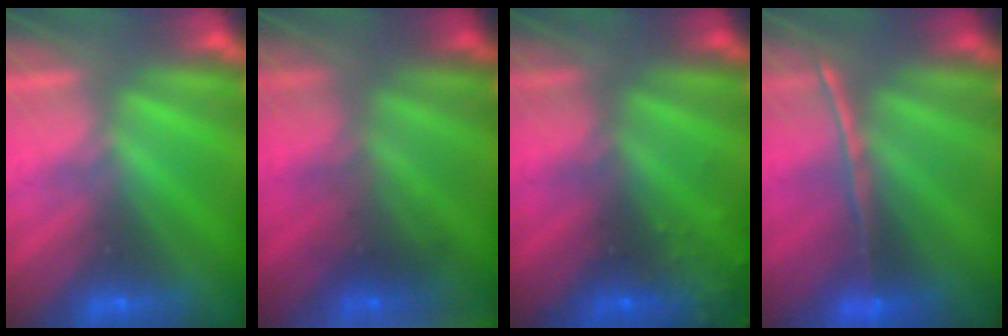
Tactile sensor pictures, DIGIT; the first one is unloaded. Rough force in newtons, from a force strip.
{"total": 7.1}
{"total": 9.4}
{"total": 1.6}